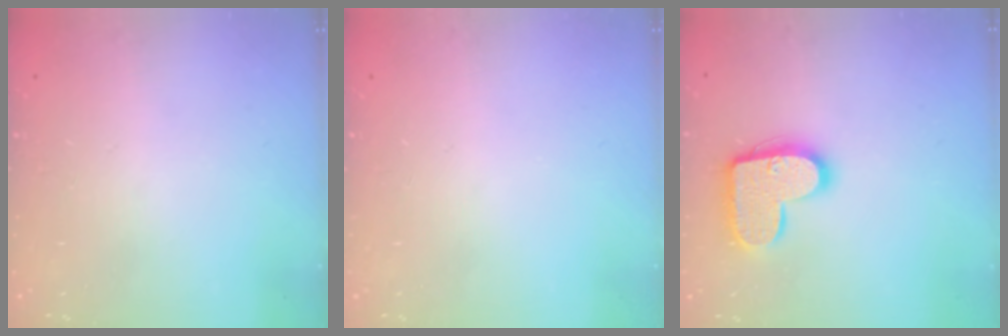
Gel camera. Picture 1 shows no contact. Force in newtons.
{"total": 0.0}
{"total": 14.4, "press": 14.4, "slide": 0.7}